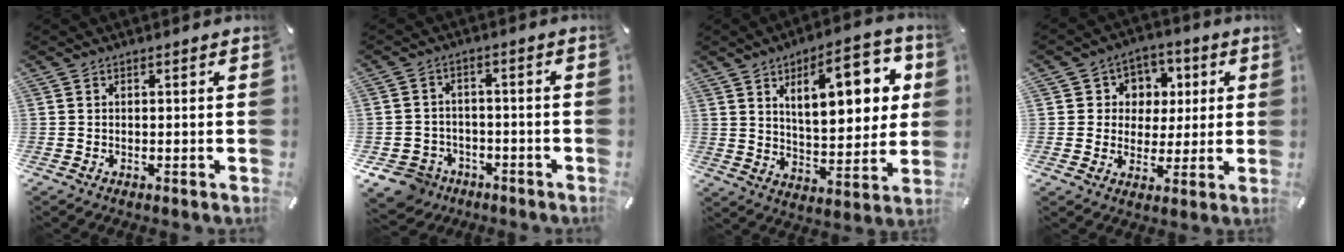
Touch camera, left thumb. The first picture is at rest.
{"total": 7.4, "force": [-4.3, 5.8, 1.8], "torque": [-0.057, 0.030, -0.083]}
{"total": 18.7, "force": [7.3, 8.6, 14.9], "torque": [-0.210, -0.015, 0.113]}
{"total": 8.2, "force": [1.1, 7.9, 1.6], "torque": [-0.020, -0.005, 0.017]}